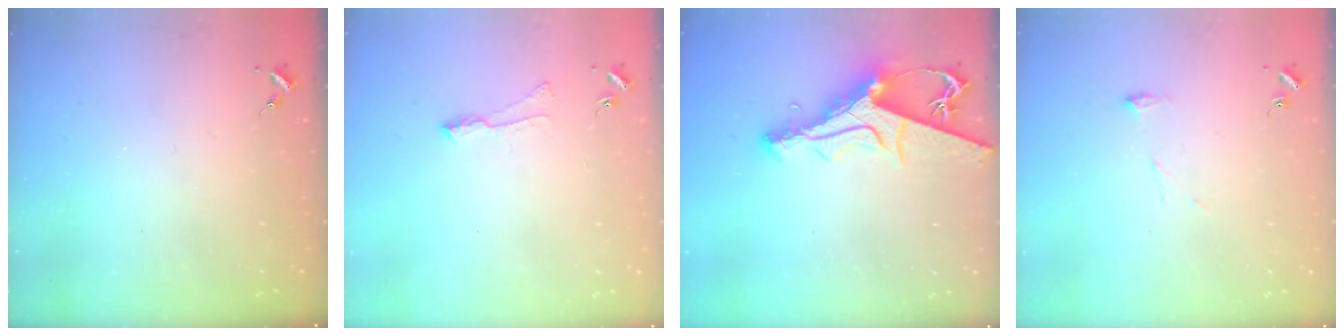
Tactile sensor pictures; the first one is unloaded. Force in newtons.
{"total": 6.5, "press": 6.5, "slide": 0.6}
{"total": 12.8, "press": 12.7, "slide": 1.2}
{"total": 7.1, "press": 7.0, "slide": 0.4}